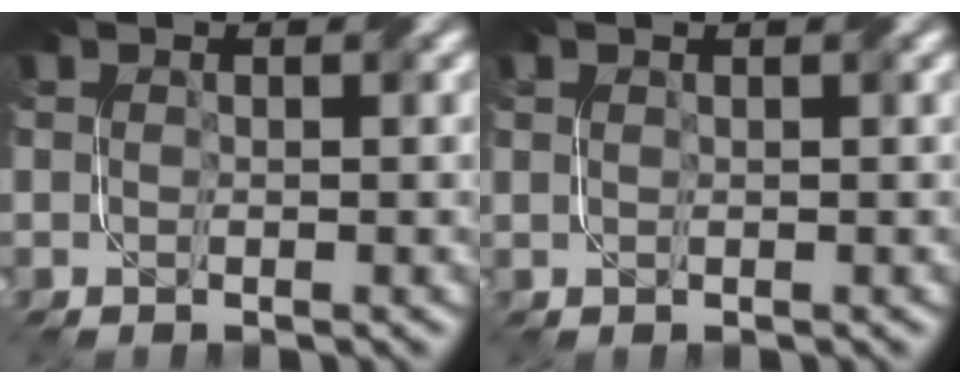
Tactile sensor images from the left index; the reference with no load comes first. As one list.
[{"total": 1.2, "force": [0.9, 0.4, 0.7], "torque": [-0.011, -0.005, 0.010]}]